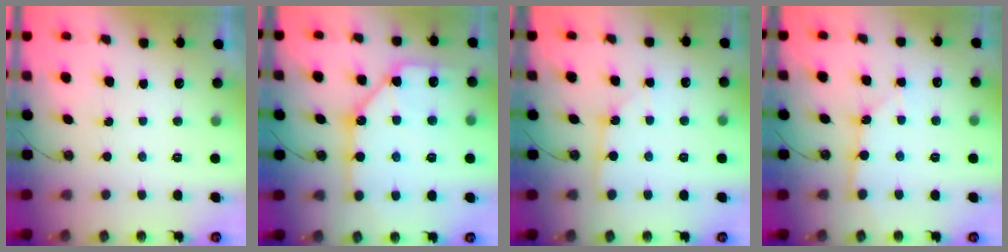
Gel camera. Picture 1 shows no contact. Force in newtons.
{"total": 14.2, "press": 14.2, "slide": 1.5}
{"total": 3.2, "press": 3.2, "slide": 0.4}
{"total": 2.6, "press": 2.6, "slide": 0.3}